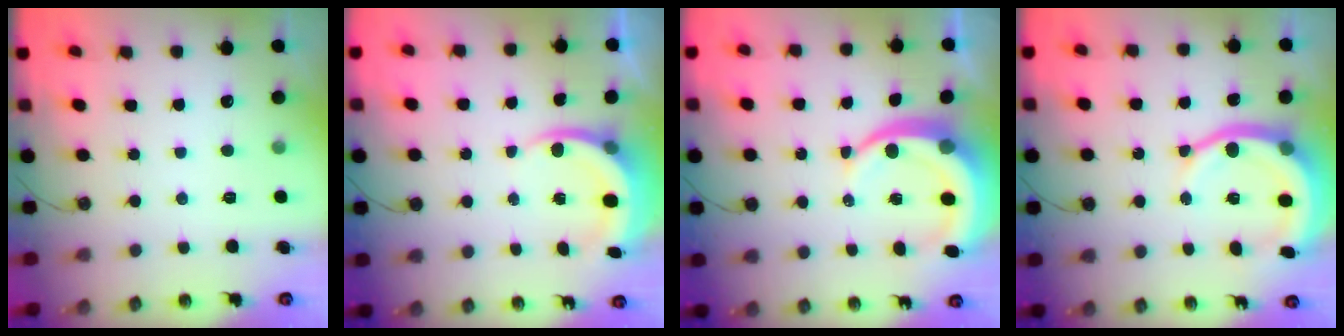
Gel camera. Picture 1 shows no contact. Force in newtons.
{"total": 6.1, "press": 5.9, "slide": 1.6}
{"total": 11.1, "press": 11.1, "slide": 1.3}
{"total": 12.6, "press": 12.4, "slide": 2.2}